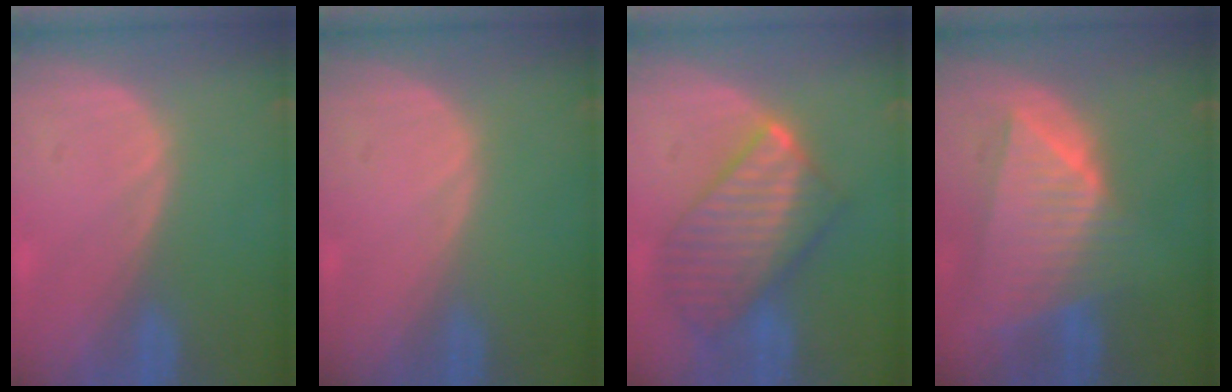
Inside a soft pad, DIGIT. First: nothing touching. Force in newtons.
{"total": 0.0}
{"total": 9.8, "press": 9.8, "slide": 0.9}
{"total": 9.2, "press": 8.2, "slide": 4.2}